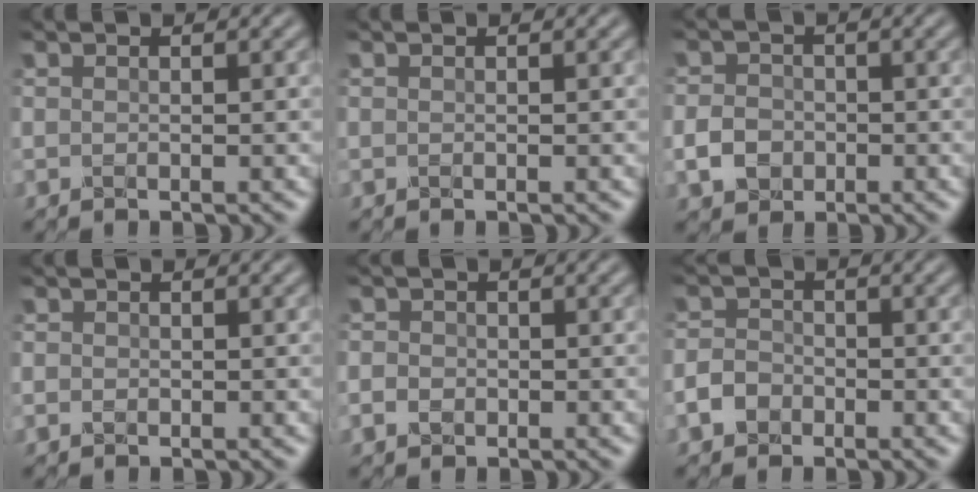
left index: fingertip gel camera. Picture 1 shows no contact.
{"total": 0.0}
{"total": 2.8, "force": [-0.9, 2.4, 1.3], "torque": [-0.024, 0.001, -0.023]}
{"total": 0.7, "force": [-0.2, 0.7, 0.2], "torque": [-0.001, -0.003, -0.009]}
{"total": 2.4, "force": [-0.5, 2.2, 0.8], "torque": [-0.005, 0.007, -0.026]}
{"total": 2.5, "force": [-1.3, 1.8, 0.9], "torque": [-0.015, 0.003, -0.032]}